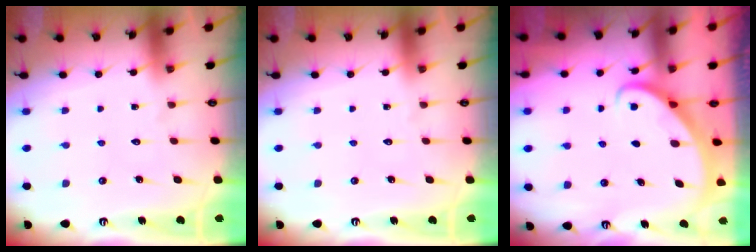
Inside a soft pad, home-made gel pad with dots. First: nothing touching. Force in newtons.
{"total": 0.0}
{"total": 2.7, "press": 2.7, "slide": 0.2}